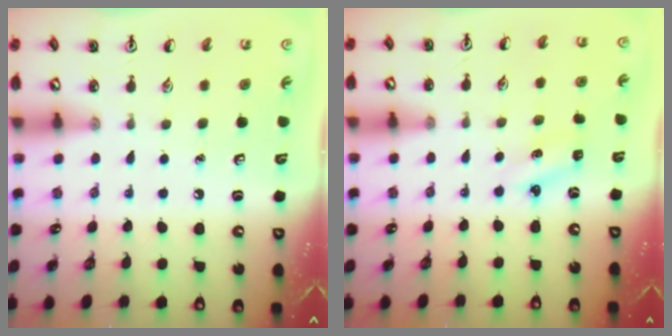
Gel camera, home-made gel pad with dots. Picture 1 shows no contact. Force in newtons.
{"total": 2.5, "press": 2.3, "slide": 0.8}